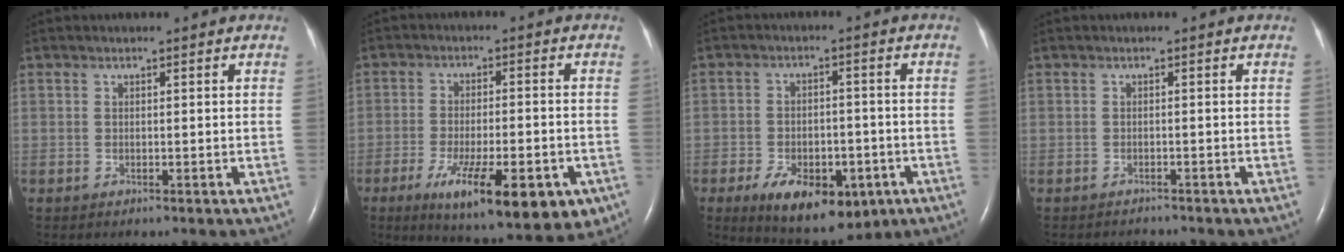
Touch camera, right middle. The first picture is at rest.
{"total": 16.1, "force": [-8.0, 4.4, 13.3], "torque": [-0.172, -0.024, -0.111]}
{"total": 12.4, "force": [-6.2, 6.4, 8.6], "torque": [-0.134, -0.007, -0.085]}
{"total": 1.4, "force": [-1.3, 0.2, -0.3], "torque": [0.002, -0.005, -0.018]}